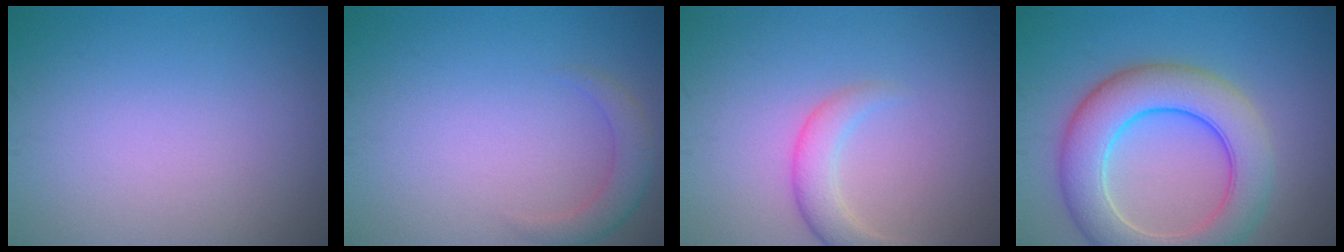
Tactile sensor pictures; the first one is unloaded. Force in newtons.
{"total": 2.1, "press": 2.1, "slide": 0.2}
{"total": 2.7, "press": 2.7, "slide": 0.2}
{"total": 8.4, "press": 8.3, "slide": 0.6}